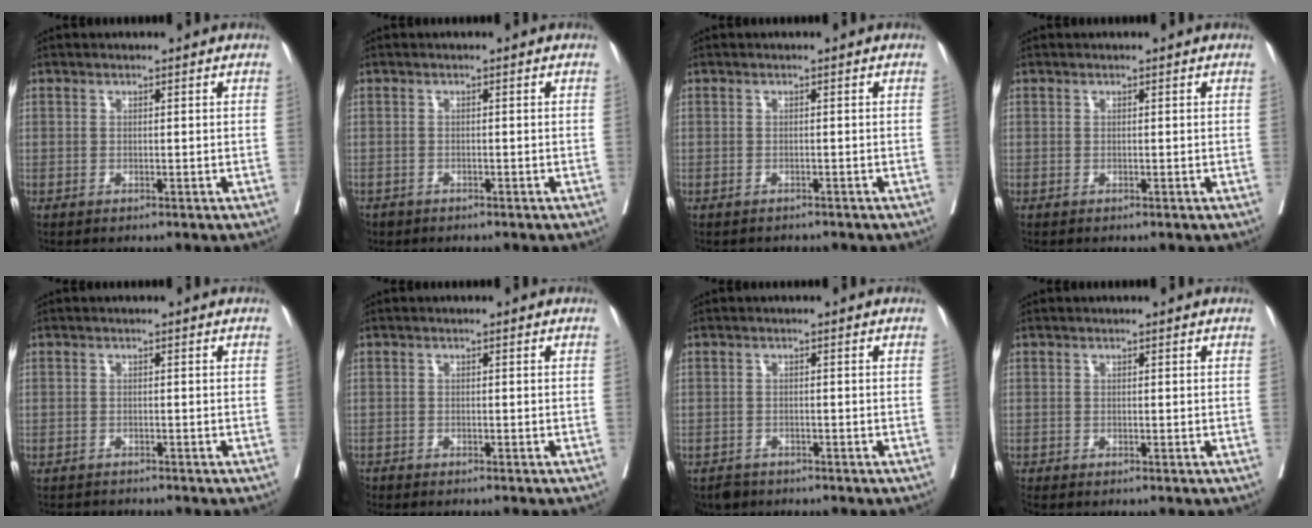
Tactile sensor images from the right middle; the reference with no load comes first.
{"total": 2.5, "force": [-2.0, 1.5, 0.3], "torque": [-0.010, -0.001, -0.034]}
{"total": 2.0, "force": [-1.8, 0.8, 0.1], "torque": [-0.008, -0.003, -0.026]}
{"total": 0.0}
{"total": 3.3, "force": [-3.3, 0.4, 0.4], "torque": [-0.002, -0.010, -0.050]}
{"total": 2.4, "force": [-2.3, 0.2, 0.4], "torque": [-0.004, -0.004, -0.036]}
{"total": 3.6, "force": [-3.2, 1.7, 0.0], "torque": [0.006, -0.002, -0.054]}
{"total": 0.7, "force": [-0.7, -0.1, 0.0], "torque": [-0.005, -0.003, -0.017]}